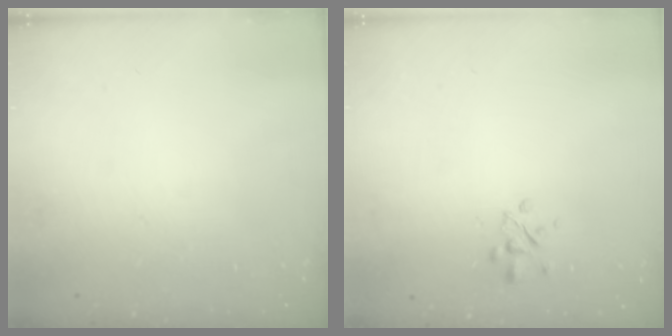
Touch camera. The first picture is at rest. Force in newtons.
{"total": 2.5, "press": 2.5, "slide": 0.5}